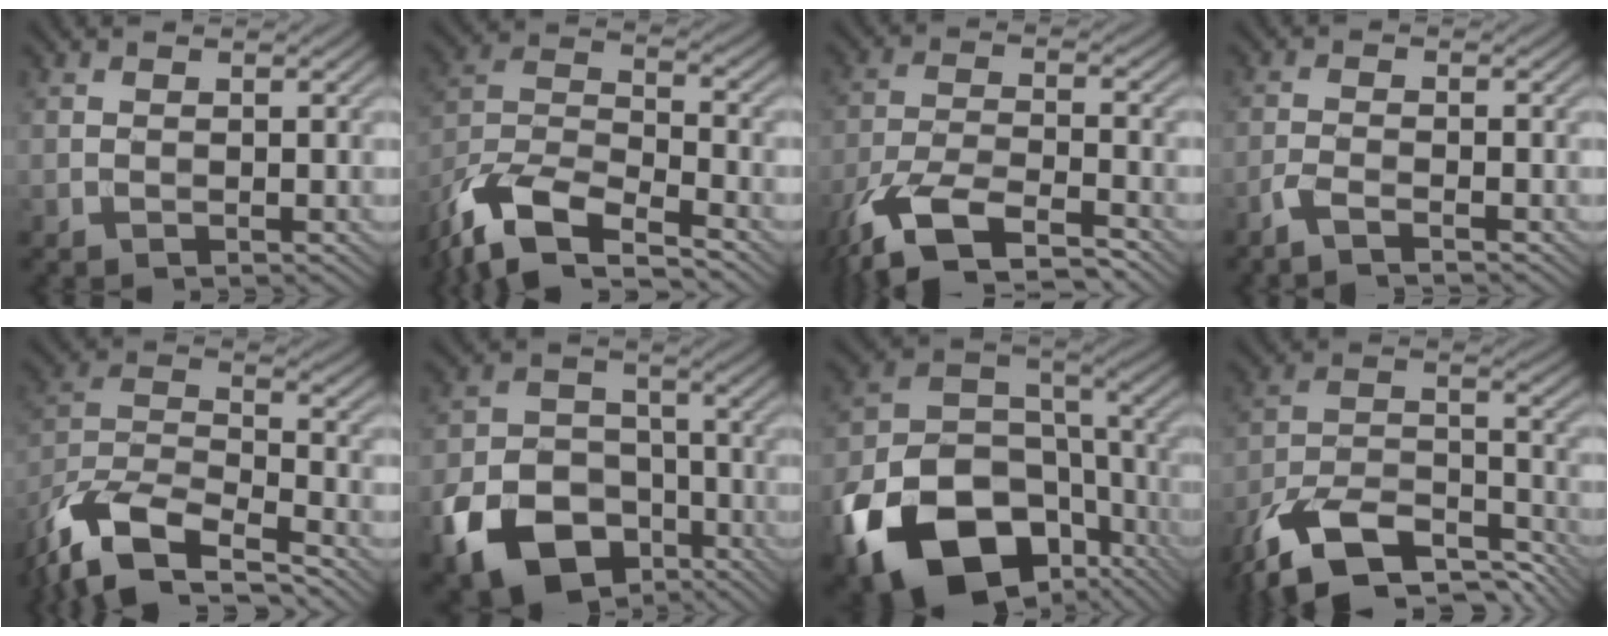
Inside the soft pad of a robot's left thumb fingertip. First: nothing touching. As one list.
[{"total": 12.7, "force": [-9.2, 4.3, 7.6], "torque": [-0.159, -0.011, -0.187]}, {"total": 10.0, "force": [-7.0, 3.1, 6.5], "torque": [-0.136, -0.013, -0.140]}, {"total": 2.5, "force": [-1.9, 0.3, 1.5], "torque": [-0.030, -0.003, -0.051]}, {"total": 14.1, "force": [-10.3, 5.1, 8.2], "torque": [-0.184, -0.015, -0.194]}, {"total": 13.5, "force": [-7.1, 9.2, 6.9], "torque": [-0.159, -0.037, -0.131]}, {"total": 19.3, "force": [-9.3, 13.0, 10.8], "torque": [-0.241, -0.050, -0.151]}, {"total": 14.6, "force": [-11.0, 5.4, 7.9], "torque": [-0.169, -0.011, -0.195]}]